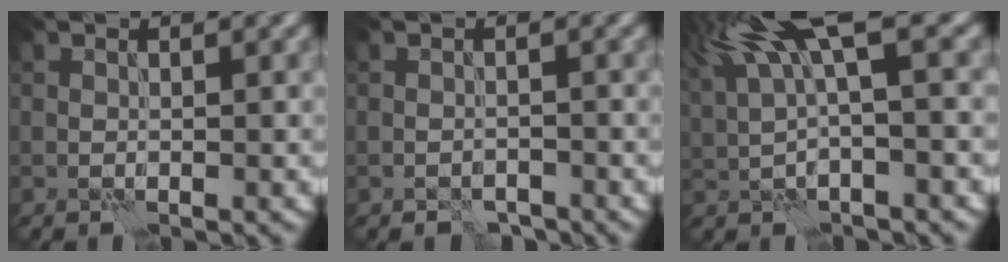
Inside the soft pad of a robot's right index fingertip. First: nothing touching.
{"total": 1.6, "force": [-1.4, 0.6, 0.4], "torque": [-0.002, 0.003, -0.023]}
{"total": 7.5, "force": [3.4, 1.9, 6.4], "torque": [-0.131, 0.022, 0.063]}